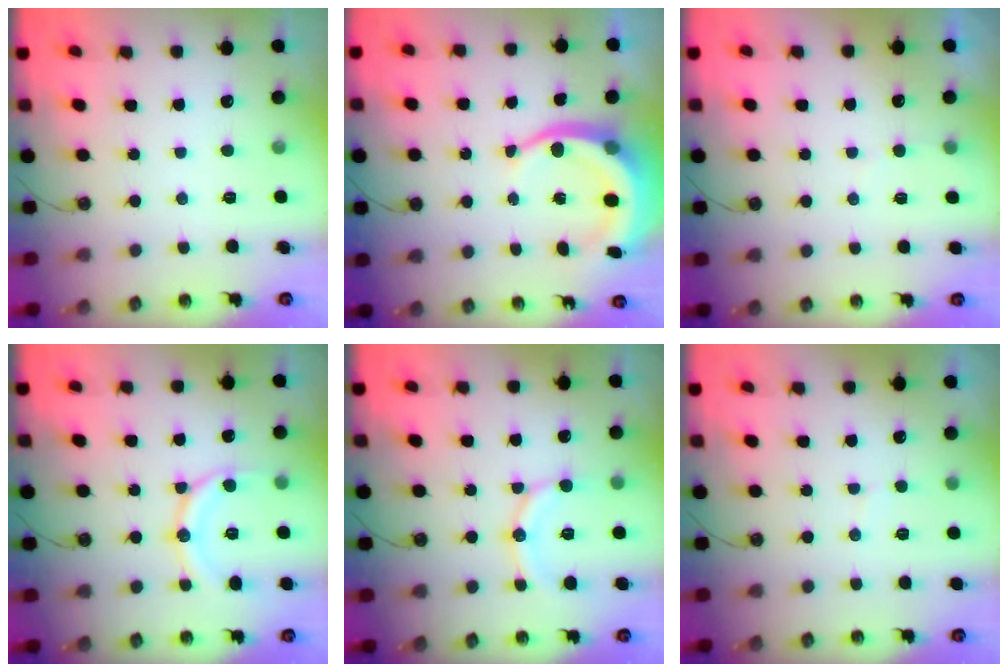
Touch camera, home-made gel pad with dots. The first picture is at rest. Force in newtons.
{"total": 10.2, "press": 10.1, "slide": 1.8}
{"total": 2.6, "press": 2.6, "slide": 0.3}
{"total": 13.1, "press": 13.1, "slide": 0.9}
{"total": 12.3, "press": 12.0, "slide": 2.7}
{"total": 2.3, "press": 2.0, "slide": 1.2}